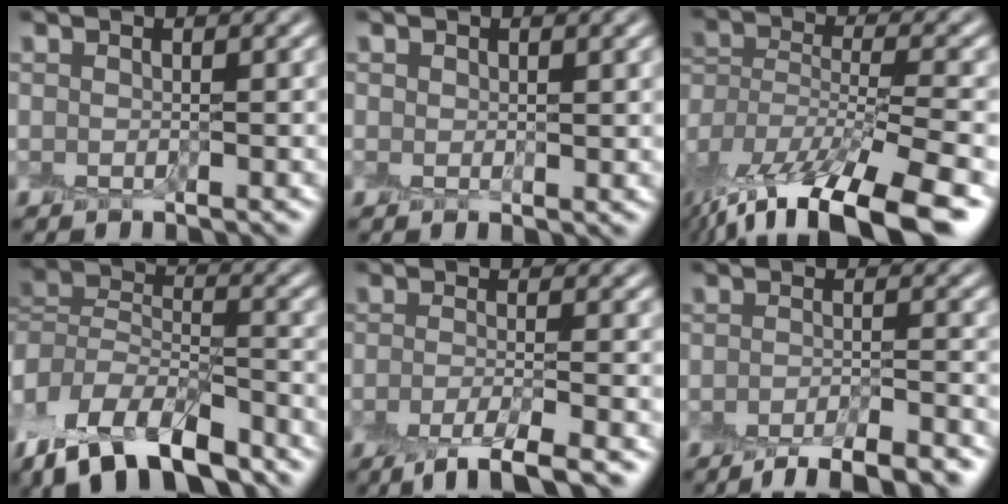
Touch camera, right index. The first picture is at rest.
{"total": 0.8, "force": [0.5, 0.6, 0.2], "torque": [-0.002, 0.000, 0.012]}
{"total": 15.7, "force": [-12.0, 4.7, 9.0], "torque": [-0.184, -0.034, -0.186]}
{"total": 11.5, "force": [-7.3, 5.8, 6.7], "torque": [-0.138, -0.008, -0.132]}
{"total": 4.3, "force": [-2.7, 1.0, 3.2], "torque": [-0.052, -0.009, -0.057]}
{"total": 5.4, "force": [-4.1, 1.3, 3.3], "torque": [-0.041, -0.002, -0.067]}